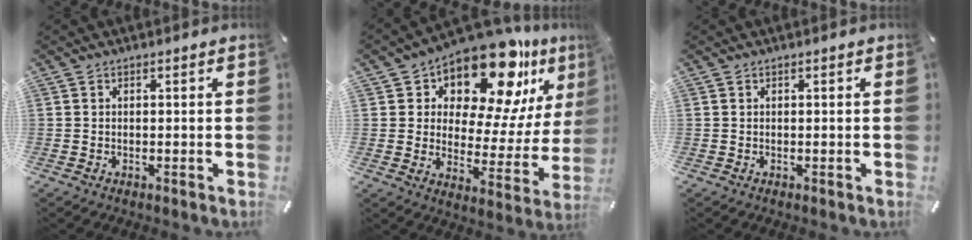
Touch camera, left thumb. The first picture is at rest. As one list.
[{"total": 16.9, "force": [13.4, 6.9, 7.6], "torque": [-0.120, -0.123, 0.228]}, {"total": 0.0}]